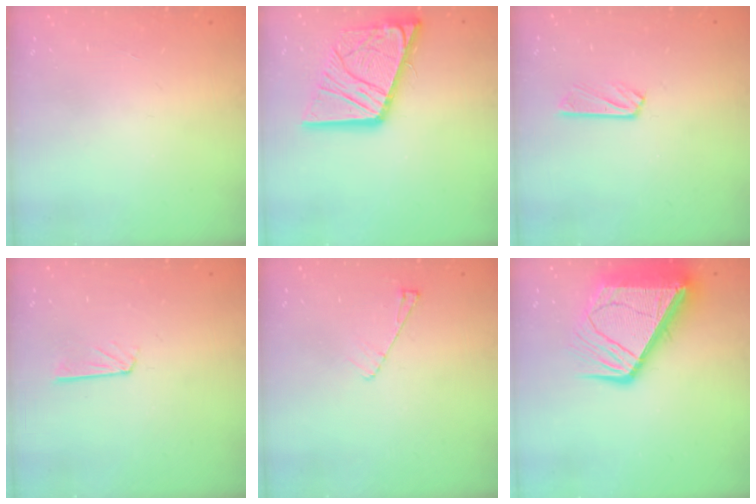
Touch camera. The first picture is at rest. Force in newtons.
{"total": 18.0, "press": 17.9, "slide": 2.1}
{"total": 4.3, "press": 4.2, "slide": 0.5}
{"total": 3.9, "press": 3.9, "slide": 0.3}
{"total": 4.8, "press": 4.7, "slide": 0.8}
{"total": 18.4, "press": 18.3, "slide": 2.1}